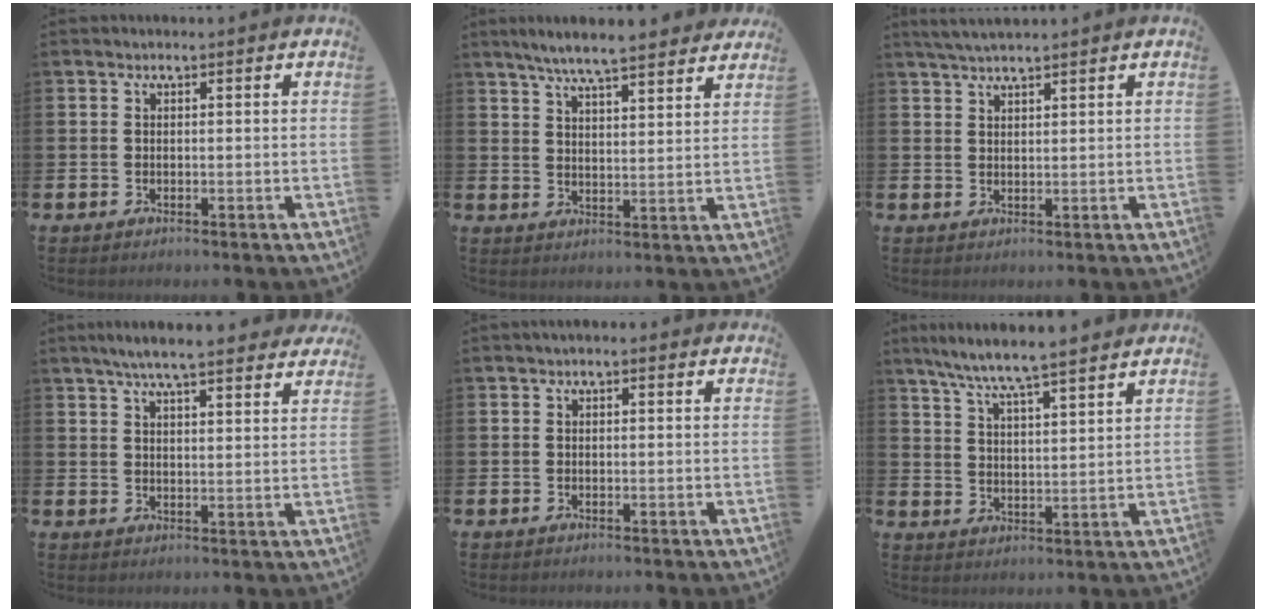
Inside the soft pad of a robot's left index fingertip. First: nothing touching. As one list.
[{"total": 6.8, "force": [6.3, 0.5, 2.3], "torque": [-0.054, -0.031, 0.111]}, {"total": 2.5, "force": [2.3, 0.1, 1.0], "torque": [-0.030, 0.001, 0.044]}, {"total": 6.2, "force": [5.7, 0.5, 2.4], "torque": [-0.053, -0.023, 0.099]}, {"total": 0.5, "force": [0.0, 0.3, 0.4], "torque": [-0.007, 0.005, -0.003]}, {"total": 7.1, "force": [6.8, -0.1, 2.3], "torque": [-0.073, -0.037, 0.120]}]